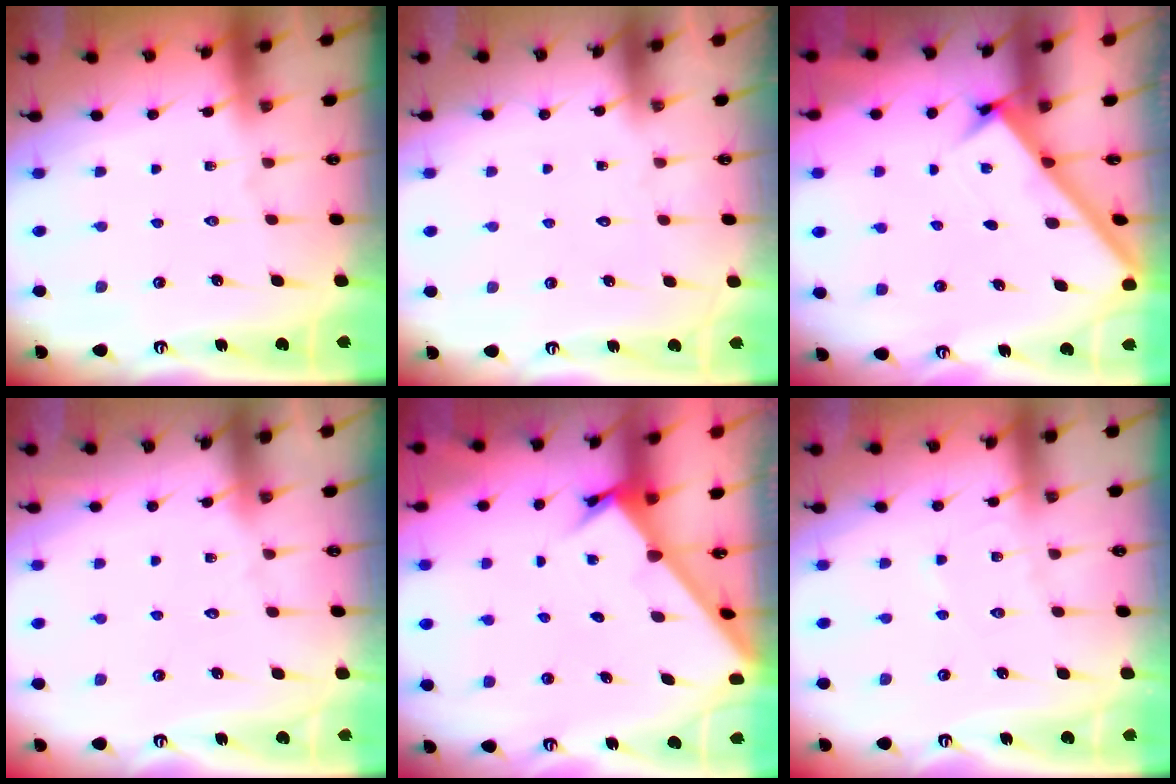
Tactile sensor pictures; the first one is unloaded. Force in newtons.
{"total": 1.4, "press": 1.4, "slide": 0.1}
{"total": 2.8, "press": 2.8, "slide": 0.4}
{"total": 2.9, "press": 2.9, "slide": 0.4}
{"total": 2.5, "press": 2.5, "slide": 0.2}
{"total": 4.3, "press": 4.3, "slide": 0.3}